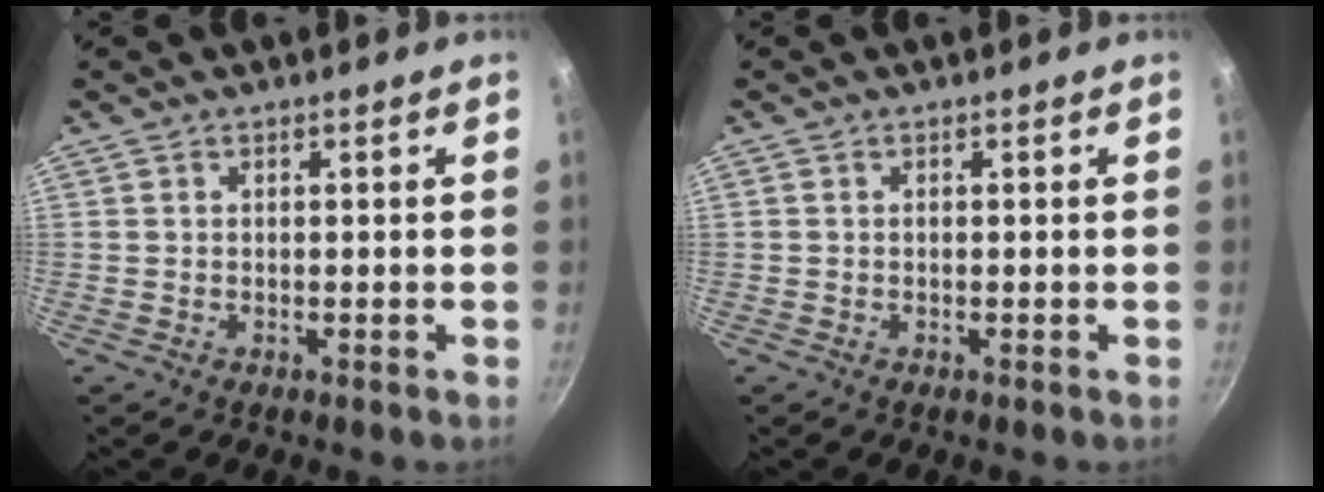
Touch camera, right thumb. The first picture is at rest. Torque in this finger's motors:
{"motor_torque": [0.12, -0.35, 0.48, 0.03, -0.02]}